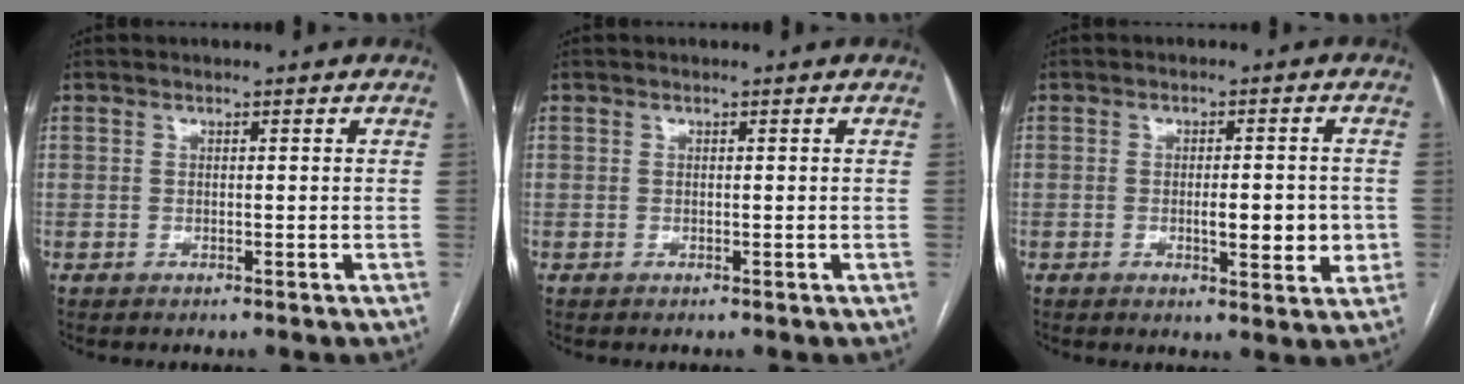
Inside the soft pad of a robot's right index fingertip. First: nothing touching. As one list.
[{"total": 0.0}, {"total": 6.1, "force": [-0.8, 1.8, 5.8], "torque": [-0.077, -0.002, -0.006]}]